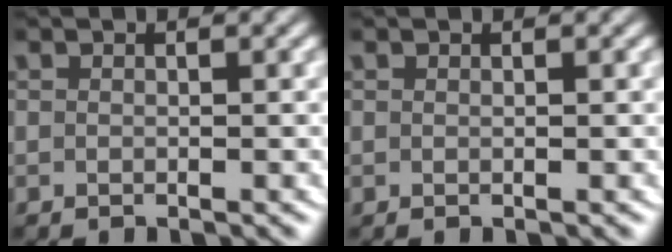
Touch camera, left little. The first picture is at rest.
{"total": 0.0}